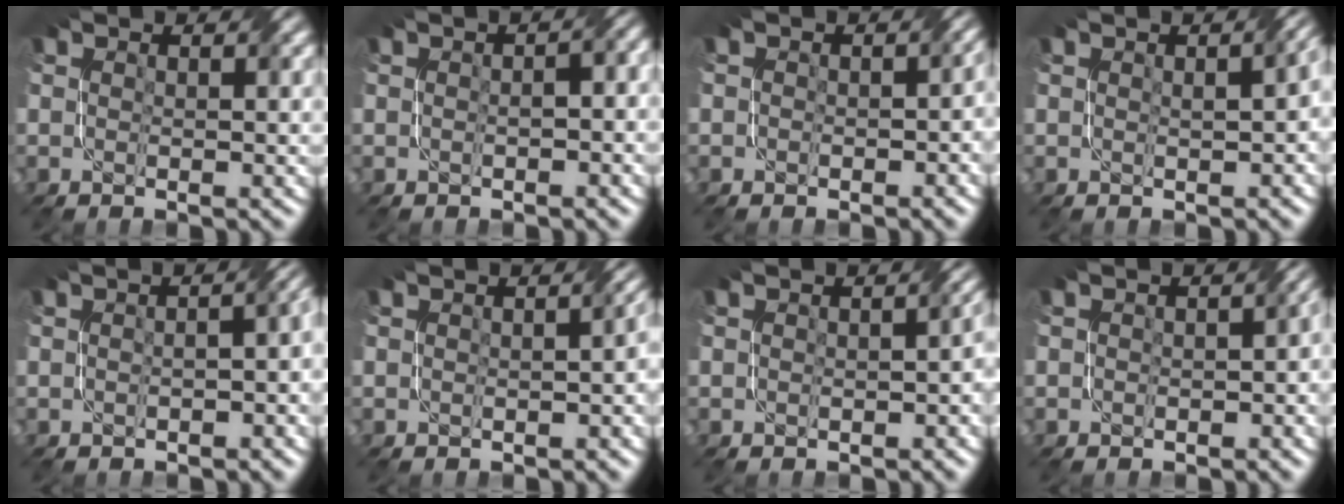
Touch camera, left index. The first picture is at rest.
{"total": 3.5, "force": [0.3, 1.5, 3.1], "torque": [-0.038, 0.013, -0.004]}
{"total": 2.8, "force": [0.0, 2.0, 2.0], "torque": [-0.012, -0.004, -0.002]}
{"total": 2.8, "force": [0.3, 0.8, 2.7], "torque": [-0.032, 0.011, 0.010]}
{"total": 6.2, "force": [-0.2, 3.1, 5.4], "torque": [-0.036, 0.011, -0.012]}
{"total": 2.8, "force": [-0.3, 1.2, 2.5], "torque": [-0.018, 0.000, 0.008]}
{"total": 2.8, "force": [-0.2, 1.5, 2.3], "torque": [-0.014, 0.000, 0.001]}
{"total": 3.6, "force": [-0.3, 2.3, 2.8], "torque": [-0.012, -0.002, 0.003]}